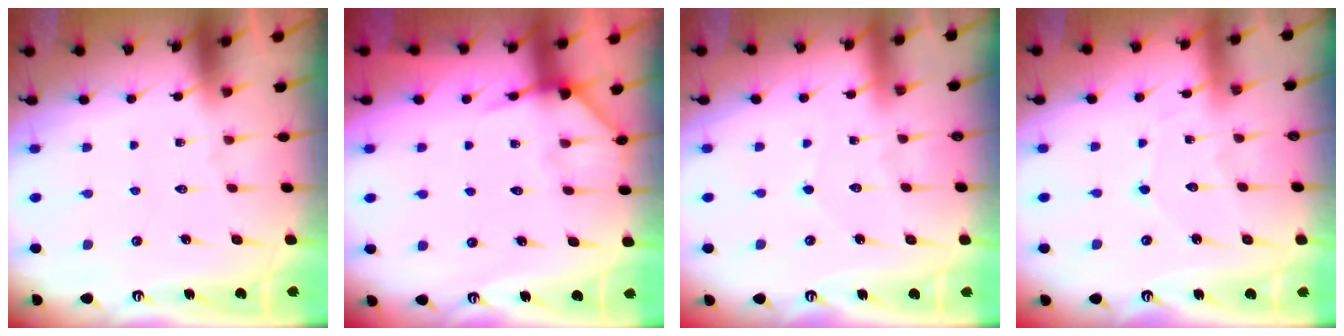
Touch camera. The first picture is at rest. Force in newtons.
{"total": 7.1, "press": 7.0, "slide": 0.5}
{"total": 2.7, "press": 2.6, "slide": 0.3}
{"total": 4.0, "press": 4.0, "slide": 0.1}